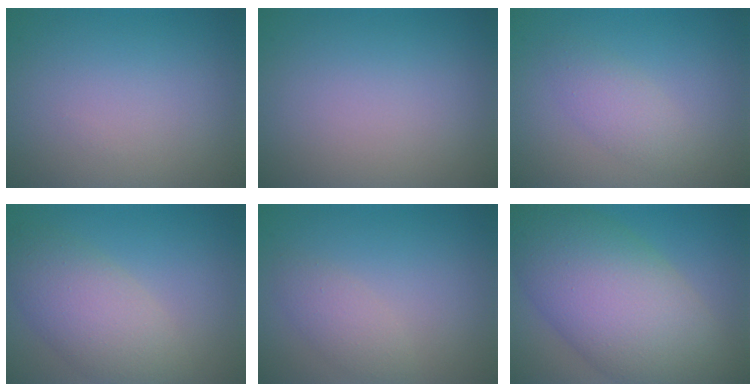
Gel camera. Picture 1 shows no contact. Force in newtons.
{"total": 0.0}
{"total": 2.2, "press": 2.2, "slide": 0.0}
{"total": 5.6, "press": 5.6, "slide": 0.5}
{"total": 1.9, "press": 1.9, "slide": 0.0}
{"total": 12.7, "press": 12.7, "slide": 0.2}